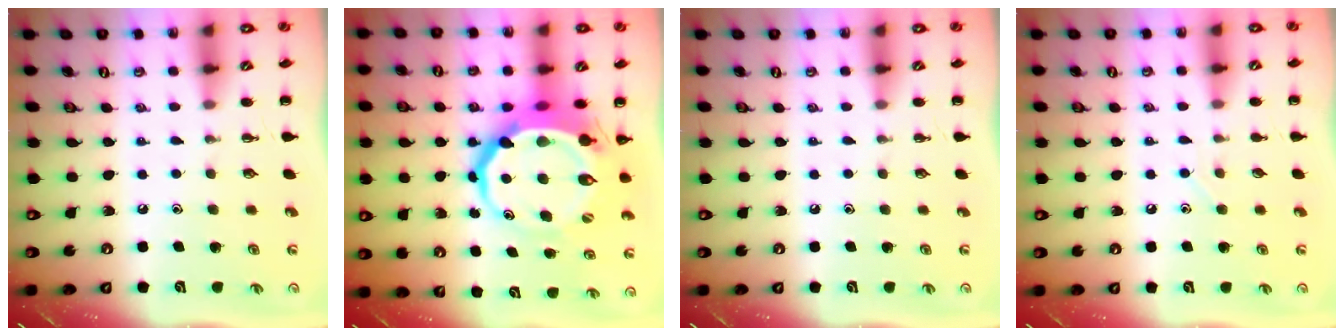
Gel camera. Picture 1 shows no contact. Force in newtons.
{"total": 13.9, "press": 13.5, "slide": 3.3}
{"total": 0.0}
{"total": 3.0, "press": 2.8, "slide": 1.0}